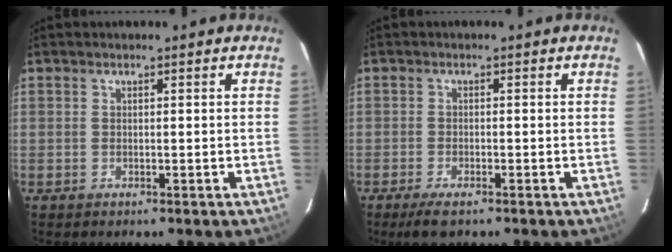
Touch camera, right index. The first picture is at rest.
{"total": 3.4, "force": [-2.4, 0.9, 2.2], "torque": [-0.046, -0.006, -0.039]}